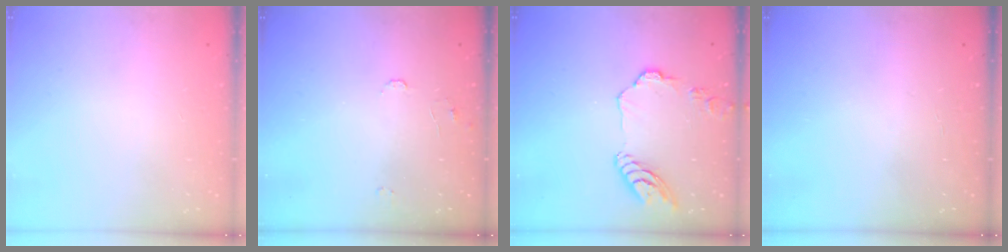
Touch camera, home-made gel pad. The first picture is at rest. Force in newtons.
{"total": 5.8, "press": 5.8, "slide": 0.5}
{"total": 11.4, "press": 11.4, "slide": 0.9}
{"total": 2.0, "press": 2.0, "slide": 0.2}